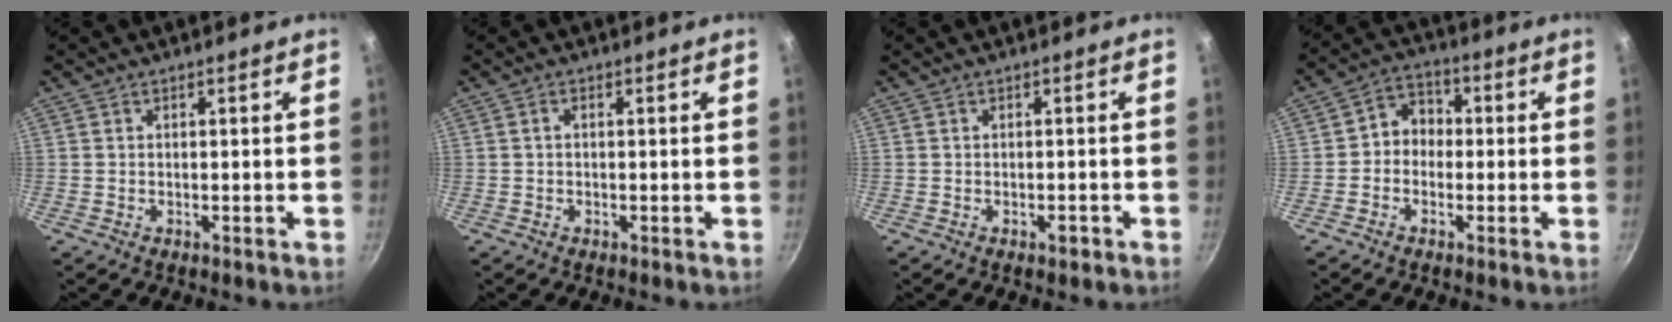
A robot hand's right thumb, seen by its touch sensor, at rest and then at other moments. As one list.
[{"total": 1.0, "force": [0.0, 0.6, 0.8], "torque": [-0.015, 0.006, 0.001]}, {"total": 1.3, "force": [-0.7, 0.7, 0.9], "torque": [-0.012, 0.006, -0.009]}, {"total": 5.7, "force": [-0.6, 4.9, 2.9], "torque": [-0.015, 0.020, -0.027]}]